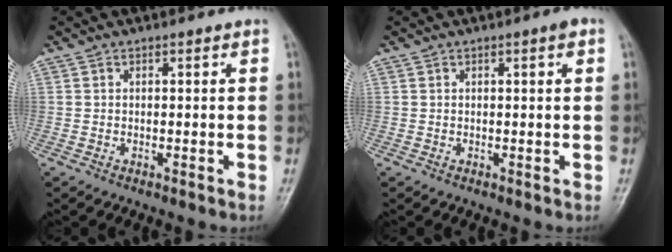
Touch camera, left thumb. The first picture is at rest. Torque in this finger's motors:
{"motor_torque": [0.00, 0.01, 0.01, -0.10, 0.00]}